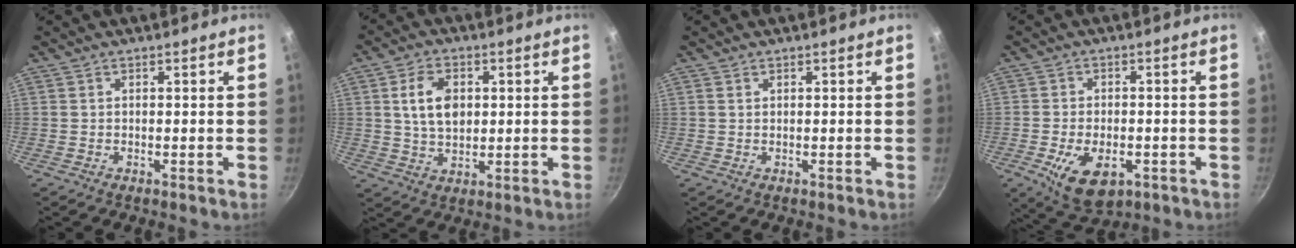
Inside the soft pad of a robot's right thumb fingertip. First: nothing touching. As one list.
[{"total": 8.6, "force": [1.7, 5.8, 6.0], "torque": [-0.090, -0.003, 0.031]}, {"total": 0.5, "force": [0.4, 0.3, 0.2], "torque": [-0.005, 0.001, 0.007]}, {"total": 10.5, "force": [-3.7, 6.0, 7.7], "torque": [-0.119, 0.004, -0.050]}]